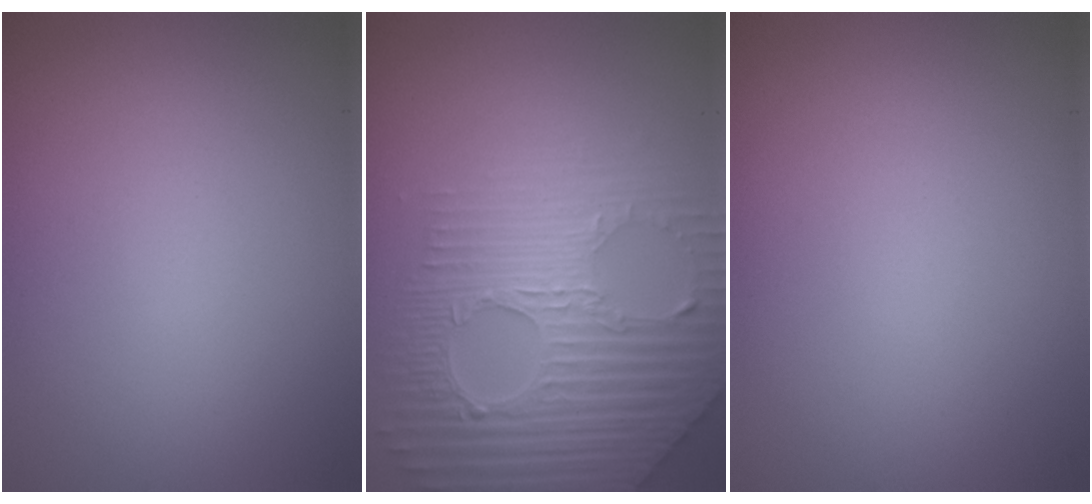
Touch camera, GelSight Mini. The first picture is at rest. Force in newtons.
{"total": 7.7, "press": 5.5, "slide": 5.4}
{"total": 0.0}